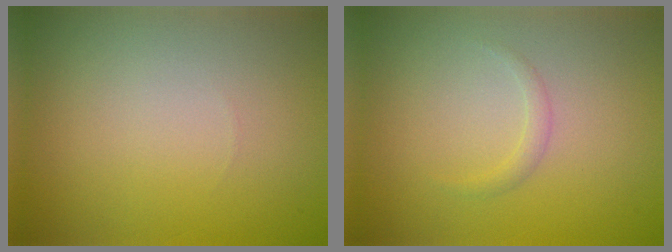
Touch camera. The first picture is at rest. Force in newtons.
{"total": 0.9, "press": 0.9, "slide": 0.0}